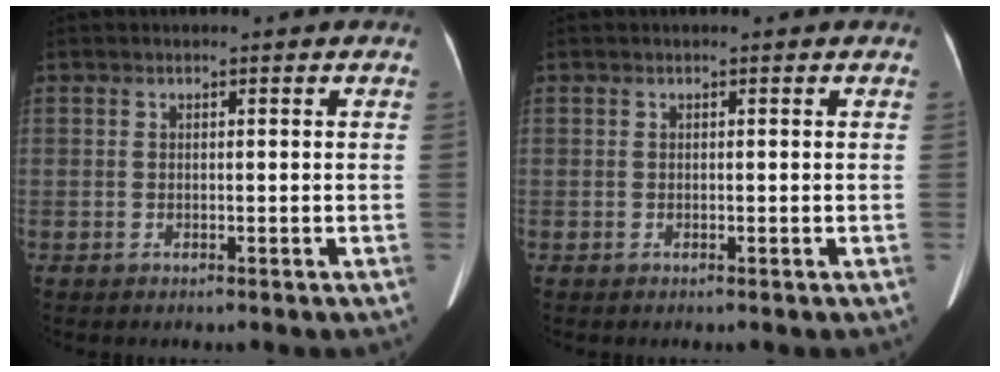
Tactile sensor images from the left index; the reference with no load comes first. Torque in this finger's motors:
{"motor_torque": [0.02, 0.05, 0.00, 0.00]}